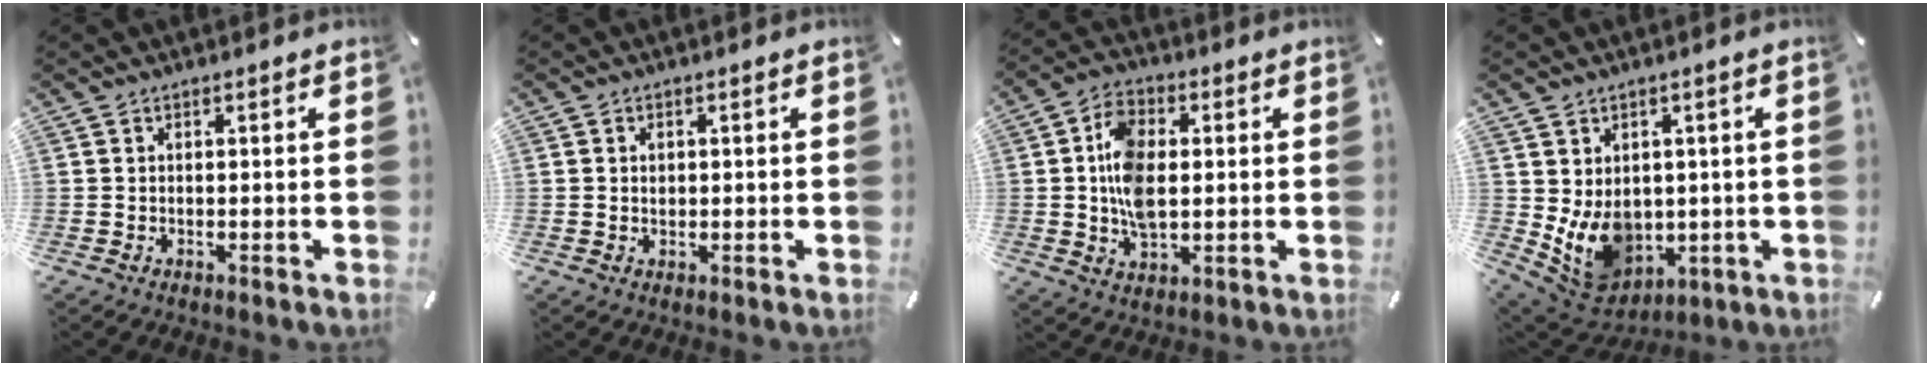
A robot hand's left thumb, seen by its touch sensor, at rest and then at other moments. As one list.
[{"total": 1.5, "force": [0.2, 1.2, 0.9], "torque": [-0.012, 0.002, 0.000]}, {"total": 10.9, "force": [0.3, 7.0, 8.3], "torque": [-0.172, 0.009, 0.007]}, {"total": 10.2, "force": [0.3, 8.9, 5.0], "torque": [-0.097, -0.024, 0.014]}]